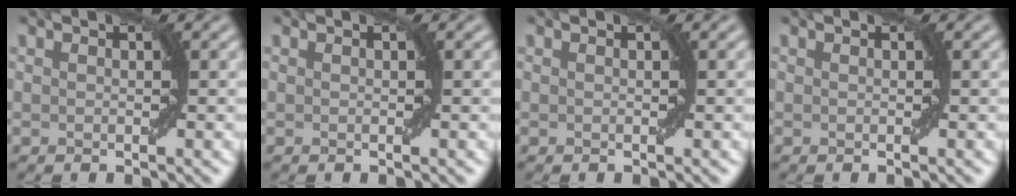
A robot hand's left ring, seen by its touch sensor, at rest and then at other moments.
{"total": 0.0}
{"total": 0.0}
{"total": 0.0}